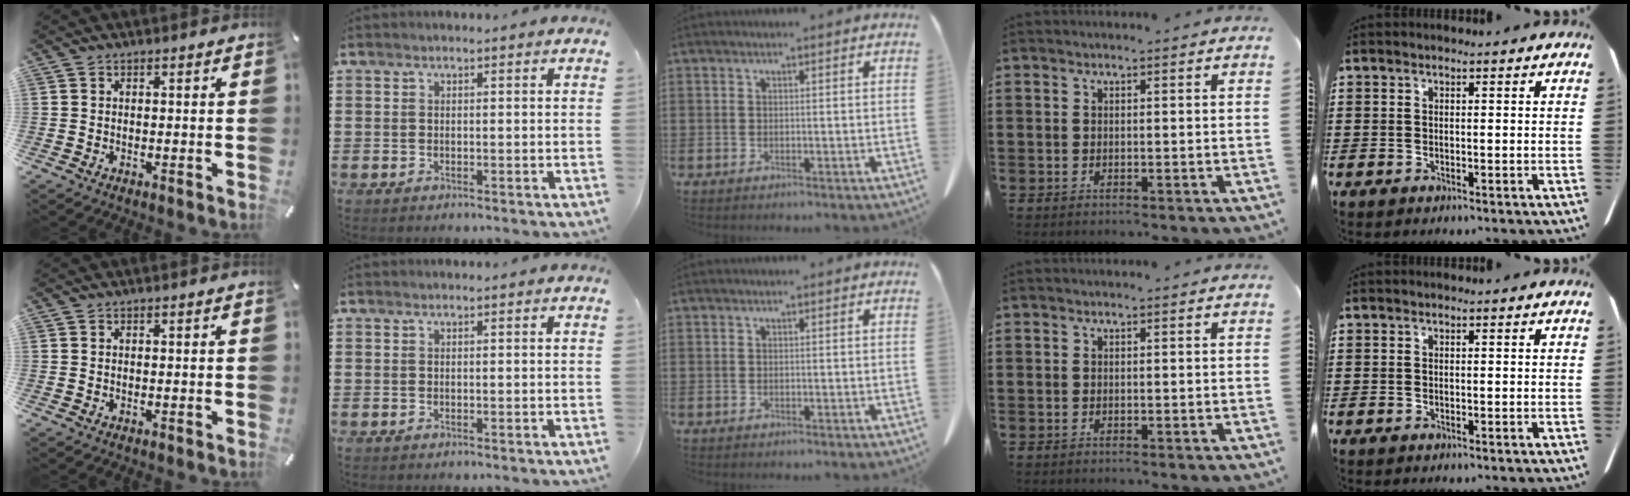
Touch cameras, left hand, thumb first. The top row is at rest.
{}